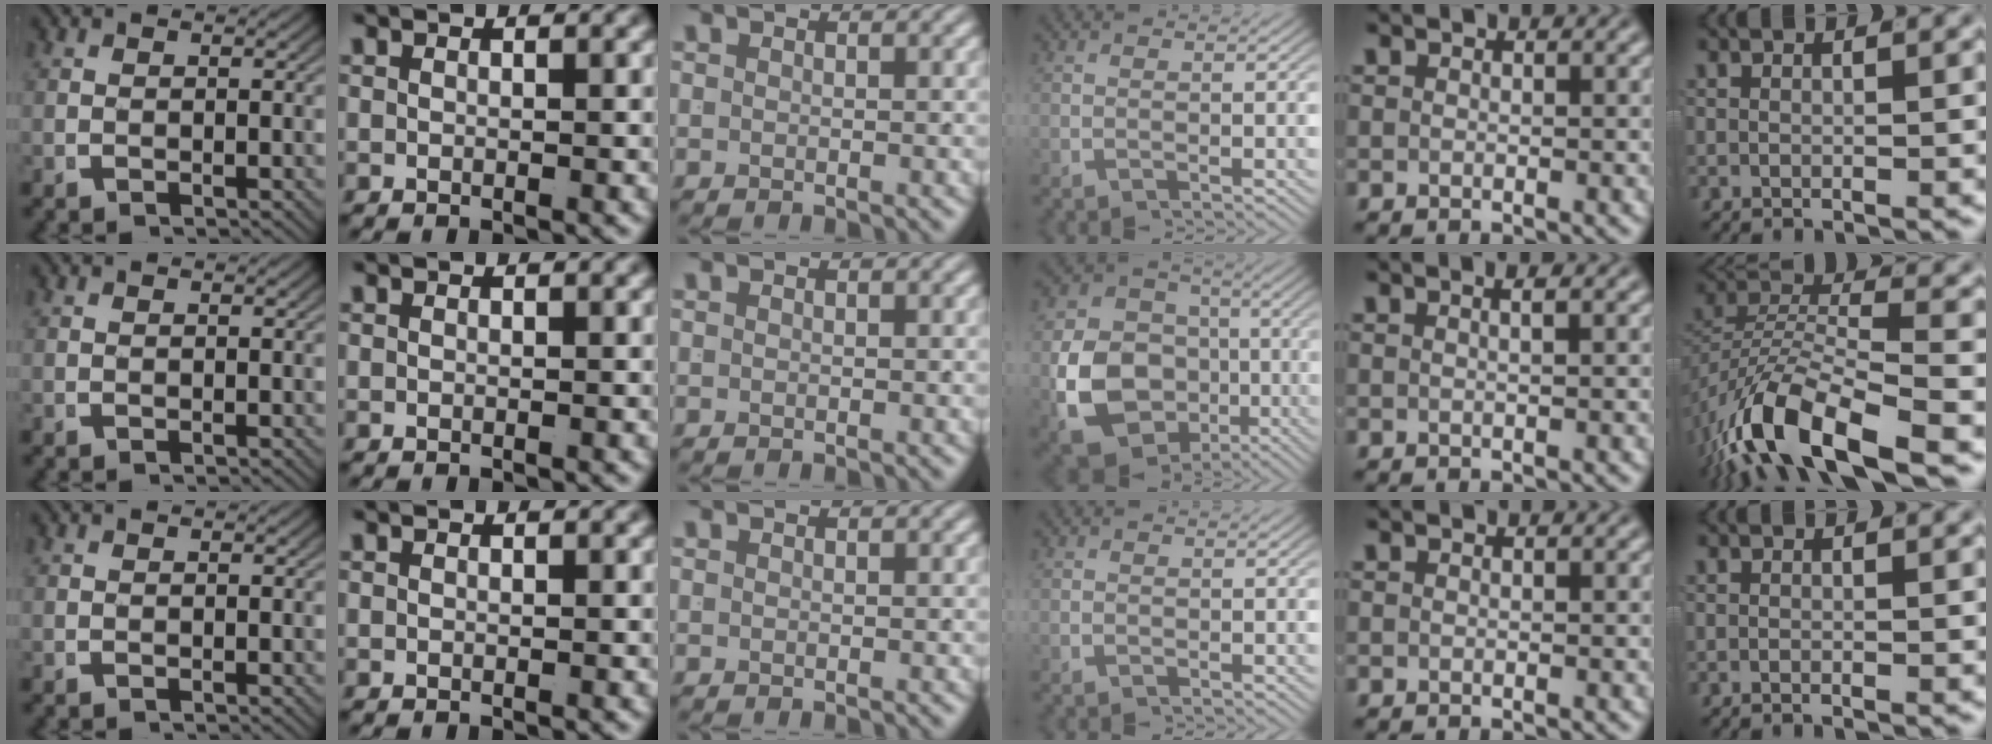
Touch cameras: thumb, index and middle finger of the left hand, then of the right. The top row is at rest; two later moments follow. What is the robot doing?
{"motion": "lift_and_place", "object": "jacket"}